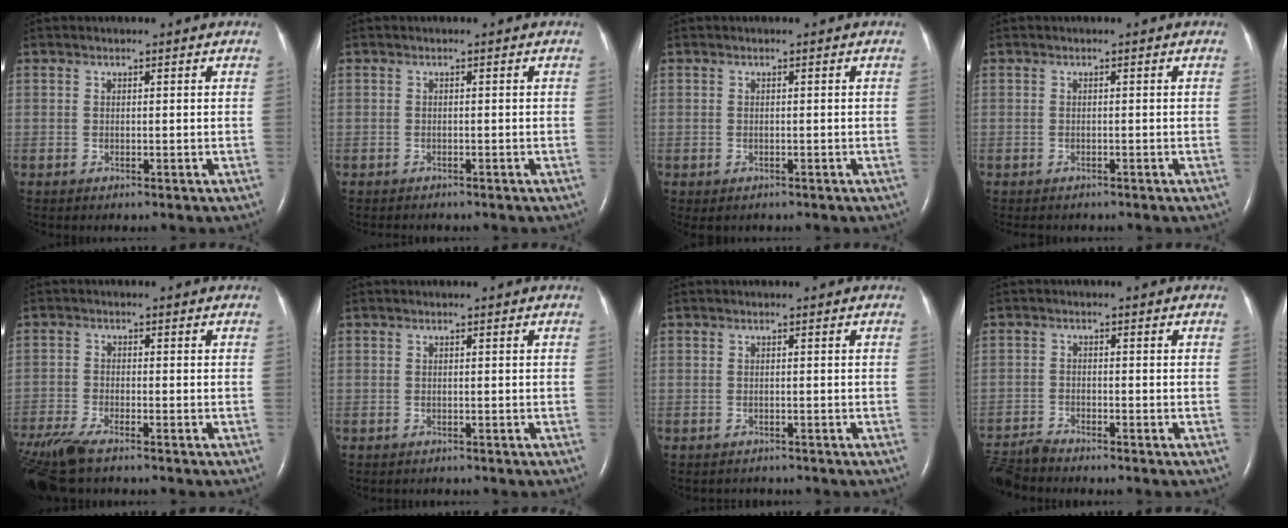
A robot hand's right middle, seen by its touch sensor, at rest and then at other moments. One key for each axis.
{"total": 1.7, "fx": -1.5, "fy": 0.5, "fz": 0.5, "tx": -0.013, "ty": -0.004, "tz": -0.019}
{"total": 1.0, "fx": -0.7, "fy": 0.6, "fz": 0.3, "tx": -0.010, "ty": -0.001, "tz": -0.008}
{"total": 2.5, "fx": -2.1, "fy": 1.0, "fz": 0.9, "tx": -0.015, "ty": -0.004, "tz": -0.022}
{"total": 9.6, "fx": -7.7, "fy": 2.0, "fz": 5.5, "tx": -0.115, "ty": -0.021, "tz": -0.140}
{"total": 0.7, "fx": -0.7, "fy": 0.3, "fz": 0.1, "tx": -0.010, "ty": -0.001, "tz": -0.010}
{"total": 1.5, "fx": -1.4, "fy": 0.5, "fz": -0.2, "tx": -0.003, "ty": -0.004, "tz": -0.019}
{"total": 5.0, "fx": -5.0, "fy": -0.2, "fz": 0.5, "tx": -0.009, "ty": -0.020, "tz": -0.095}